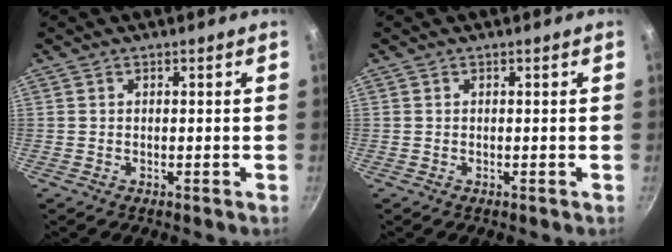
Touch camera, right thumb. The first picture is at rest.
{"total": 0.0}